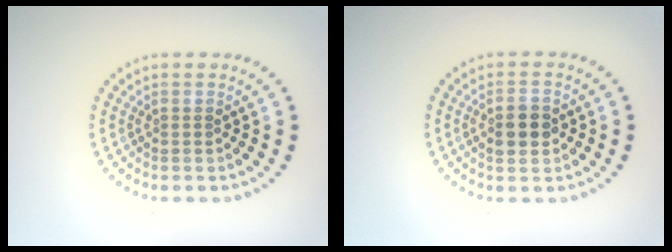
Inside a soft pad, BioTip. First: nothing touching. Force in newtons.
{"total": 2.9, "press": 2.9, "slide": 0.2}